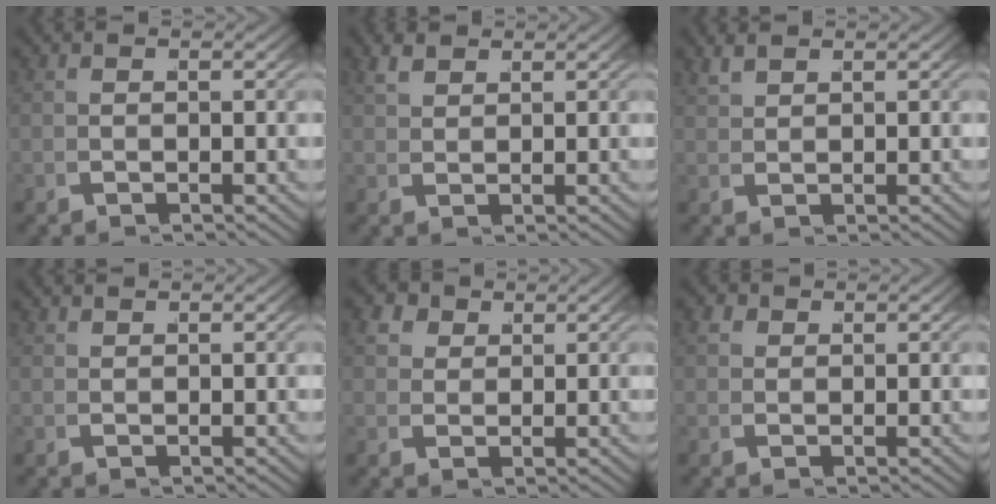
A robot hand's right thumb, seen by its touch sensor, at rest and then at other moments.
{"total": 1.8, "force": [1.8, 0.3, 0.2], "torque": [-0.007, 0.006, 0.041]}
{"total": 1.6, "force": [1.6, 0.0, 0.1], "torque": [-0.005, 0.005, 0.038]}
{"total": 0.5, "force": [0.5, 0.1, 0.0], "torque": [0.002, -0.002, 0.016]}
{"total": 3.8, "force": [1.9, 3.0, 1.4], "torque": [-0.040, -0.005, 0.037]}
{"total": 1.7, "force": [0.8, 1.4, 0.5], "torque": [-0.018, -0.003, 0.019]}